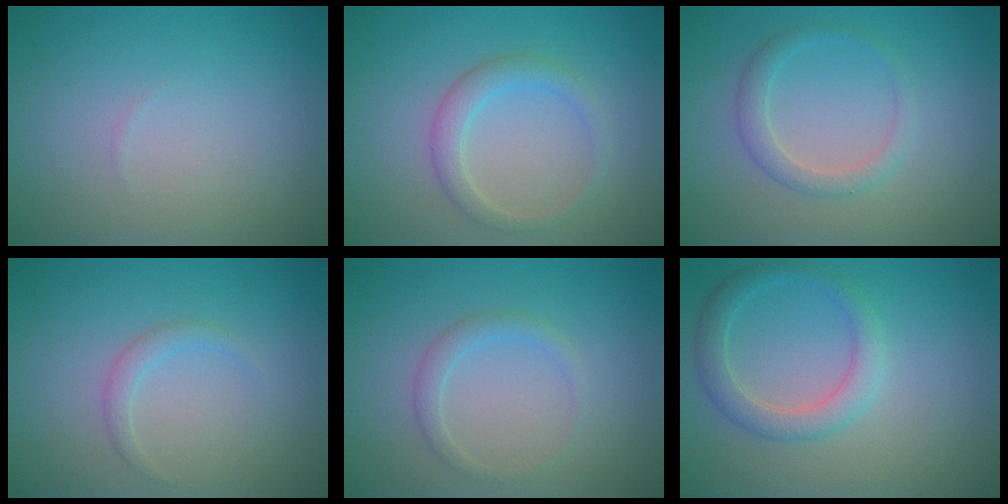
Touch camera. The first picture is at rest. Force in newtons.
{"total": 2.3, "press": 2.3, "slide": 0.3}
{"total": 1.9, "press": 1.9, "slide": 0.2}
{"total": 1.2, "press": 1.1, "slide": 0.1}
{"total": 1.5, "press": 1.5, "slide": 0.1}
{"total": 2.8, "press": 2.8, "slide": 0.2}